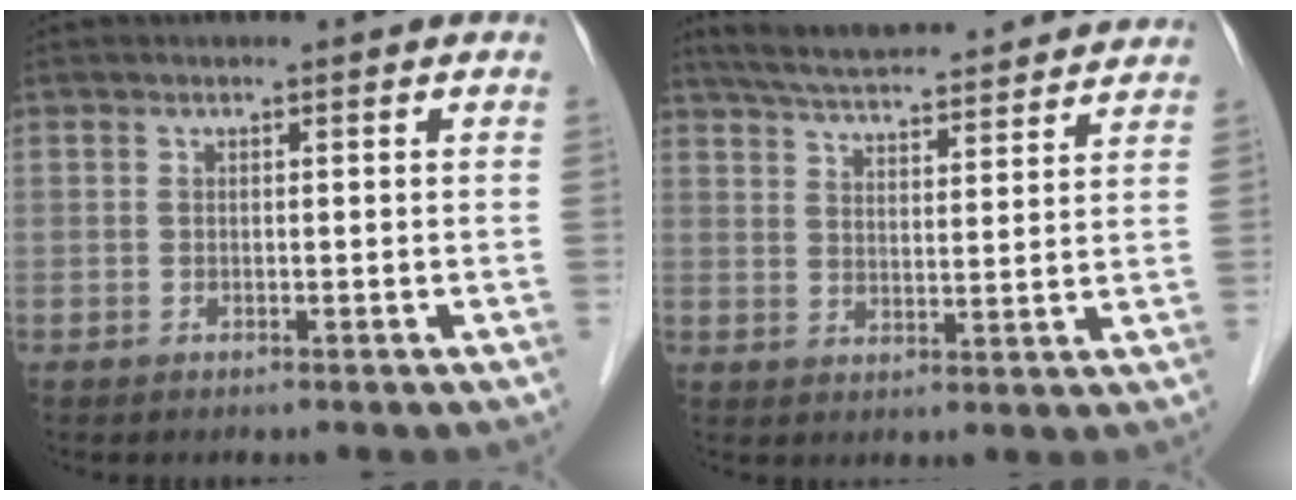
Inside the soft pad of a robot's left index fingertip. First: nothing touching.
{"total": 20.1, "force": [18.6, 2.7, 7.2], "torque": [-0.117, 0.029, 0.257]}